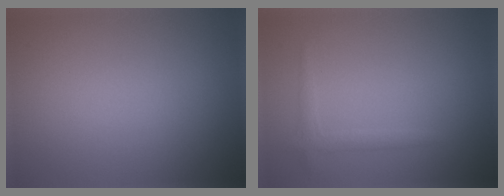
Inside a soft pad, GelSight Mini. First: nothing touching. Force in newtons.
{"total": 1.4, "press": 1.4, "slide": 0.1}